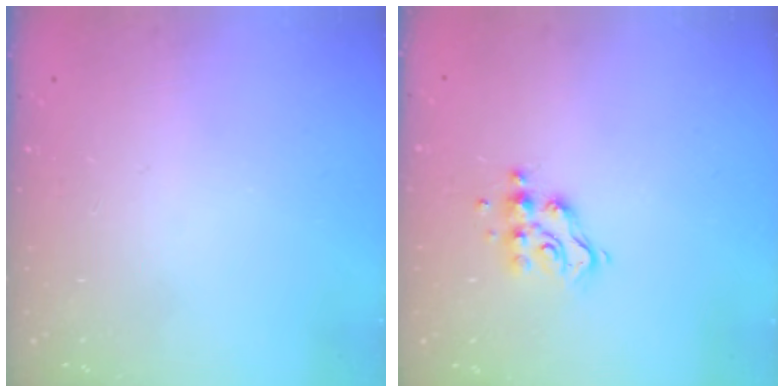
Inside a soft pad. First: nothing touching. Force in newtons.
{"total": 8.5, "press": 8.5, "slide": 0.5}